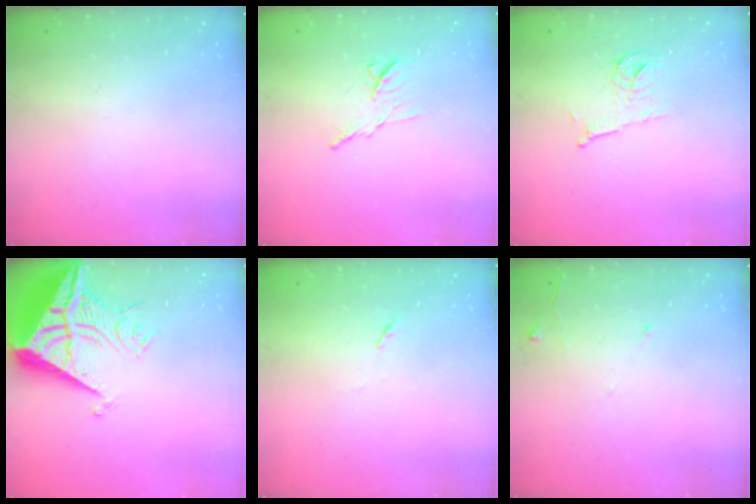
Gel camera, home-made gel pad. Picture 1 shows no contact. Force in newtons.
{"total": 7.6, "press": 7.5, "slide": 1.1}
{"total": 8.0, "press": 8.0, "slide": 0.3}
{"total": 13.3, "press": 13.2, "slide": 1.4}
{"total": 3.5, "press": 3.4, "slide": 0.6}
{"total": 5.8, "press": 5.7, "slide": 0.6}